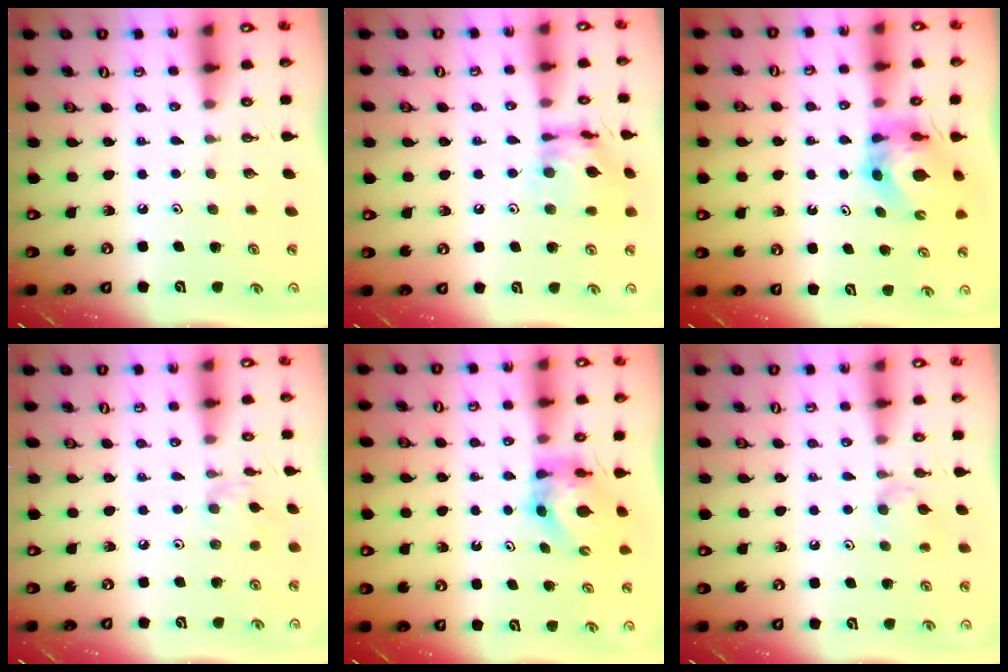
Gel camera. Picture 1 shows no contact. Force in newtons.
{"total": 13.8, "press": 13.8, "slide": 1.2}
{"total": 9.6, "press": 9.6, "slide": 0.7}
{"total": 2.8, "press": 2.7, "slide": 0.6}
{"total": 5.8, "press": 5.8, "slide": 0.5}
{"total": 6.1, "press": 6.1, "slide": 0.9}